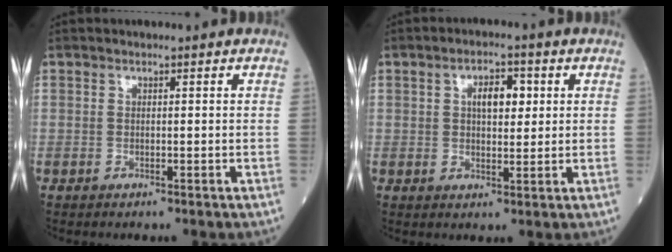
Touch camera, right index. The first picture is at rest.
{"total": 4.8, "force": [1.3, 2.2, 4.1], "torque": [-0.065, 0.009, 0.020]}